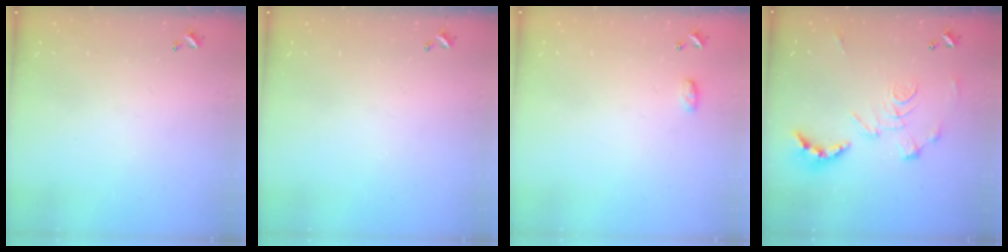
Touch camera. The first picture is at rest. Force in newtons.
{"total": 0.0}
{"total": 3.4, "press": 3.4, "slide": 0.5}
{"total": 2.9, "press": 2.3, "slide": 1.7}